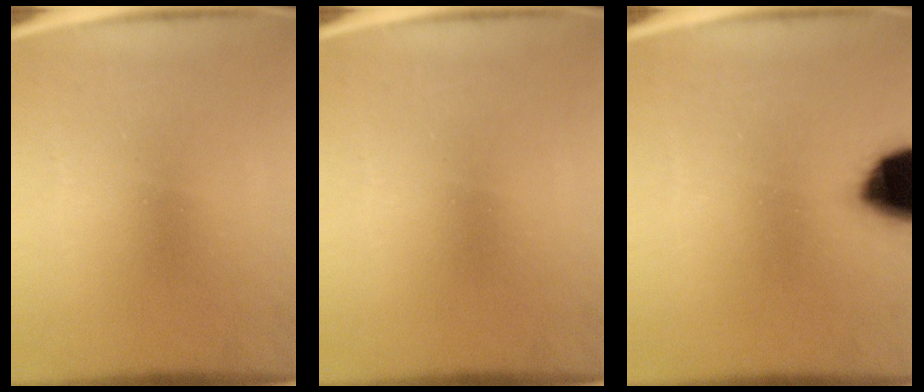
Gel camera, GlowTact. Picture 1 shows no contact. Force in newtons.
{"total": 0.0}
{"total": 17.6}